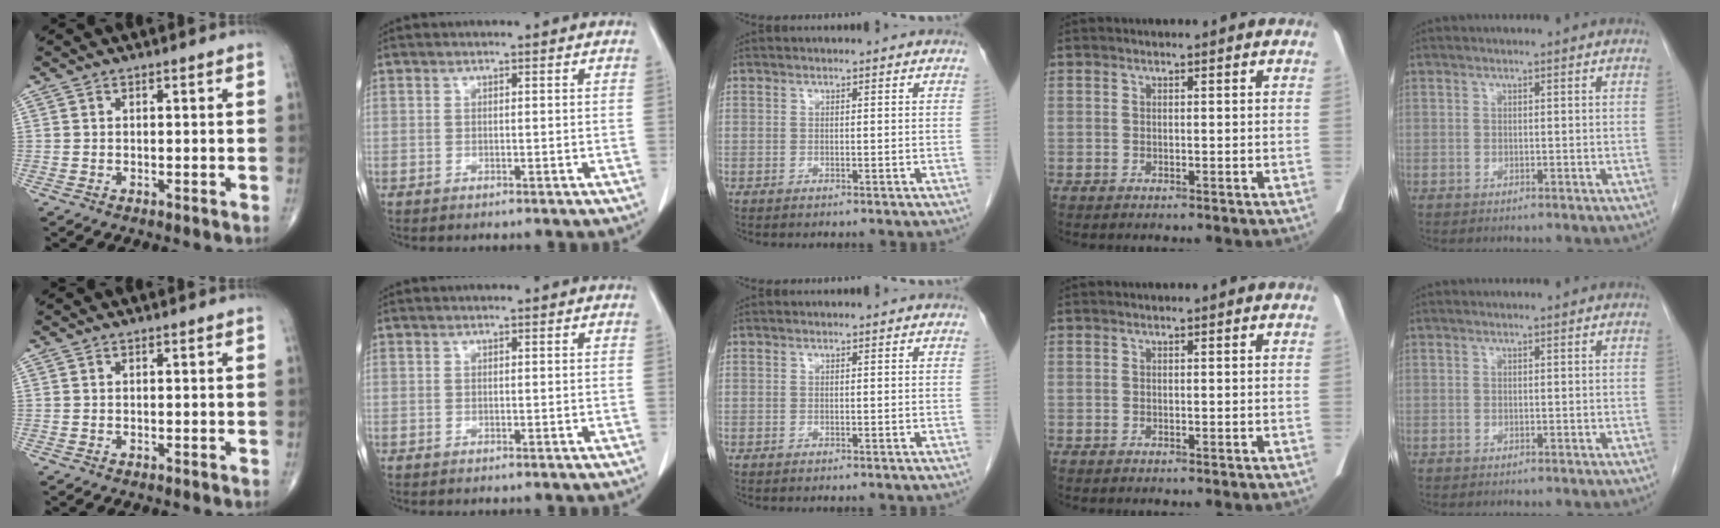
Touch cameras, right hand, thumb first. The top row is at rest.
{}